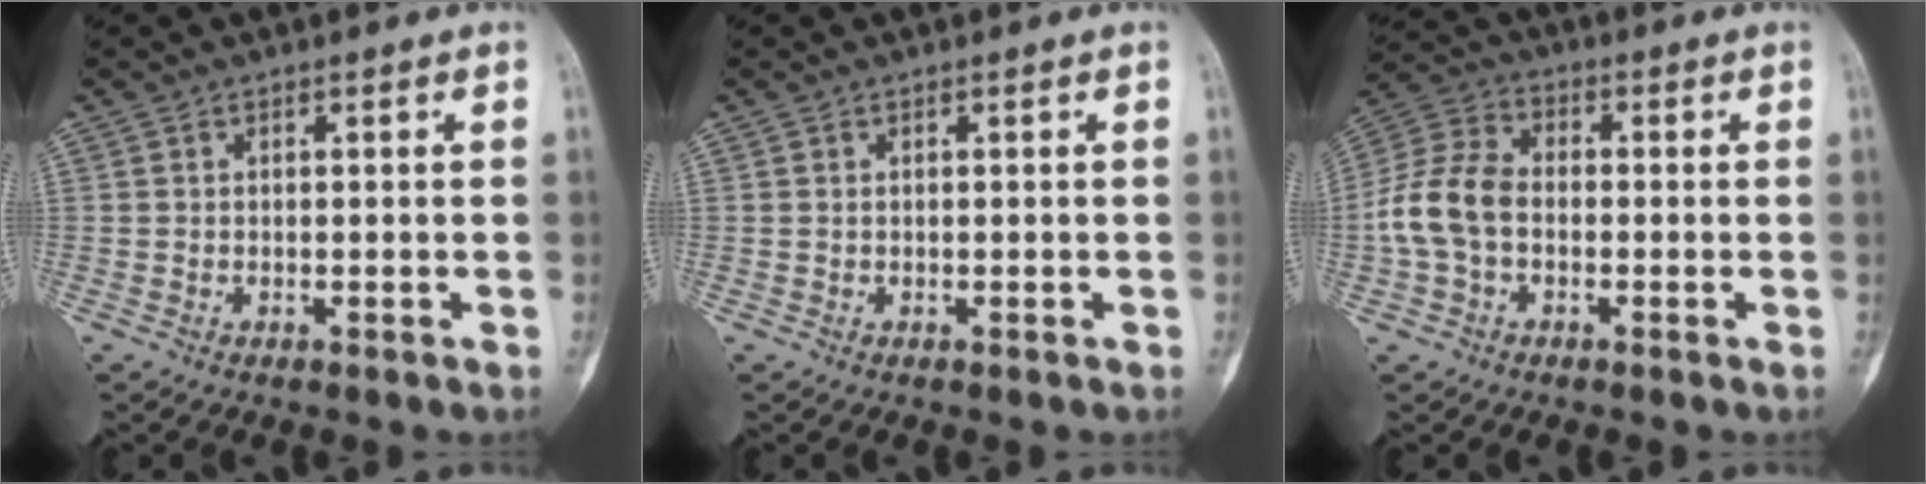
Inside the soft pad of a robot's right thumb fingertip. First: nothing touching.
{"total": 0.0}
{"total": 9.9, "force": [-1.6, 6.8, 6.9], "torque": [-0.143, 0.029, -0.042]}